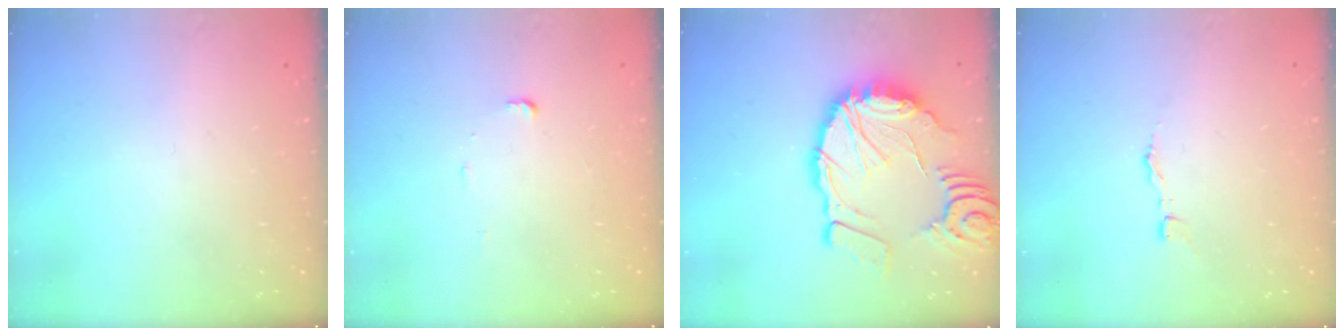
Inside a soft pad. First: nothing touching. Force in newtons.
{"total": 5.4, "press": 5.4, "slide": 0.5}
{"total": 18.0, "press": 17.9, "slide": 2.3}
{"total": 2.9, "press": 2.9, "slide": 0.2}